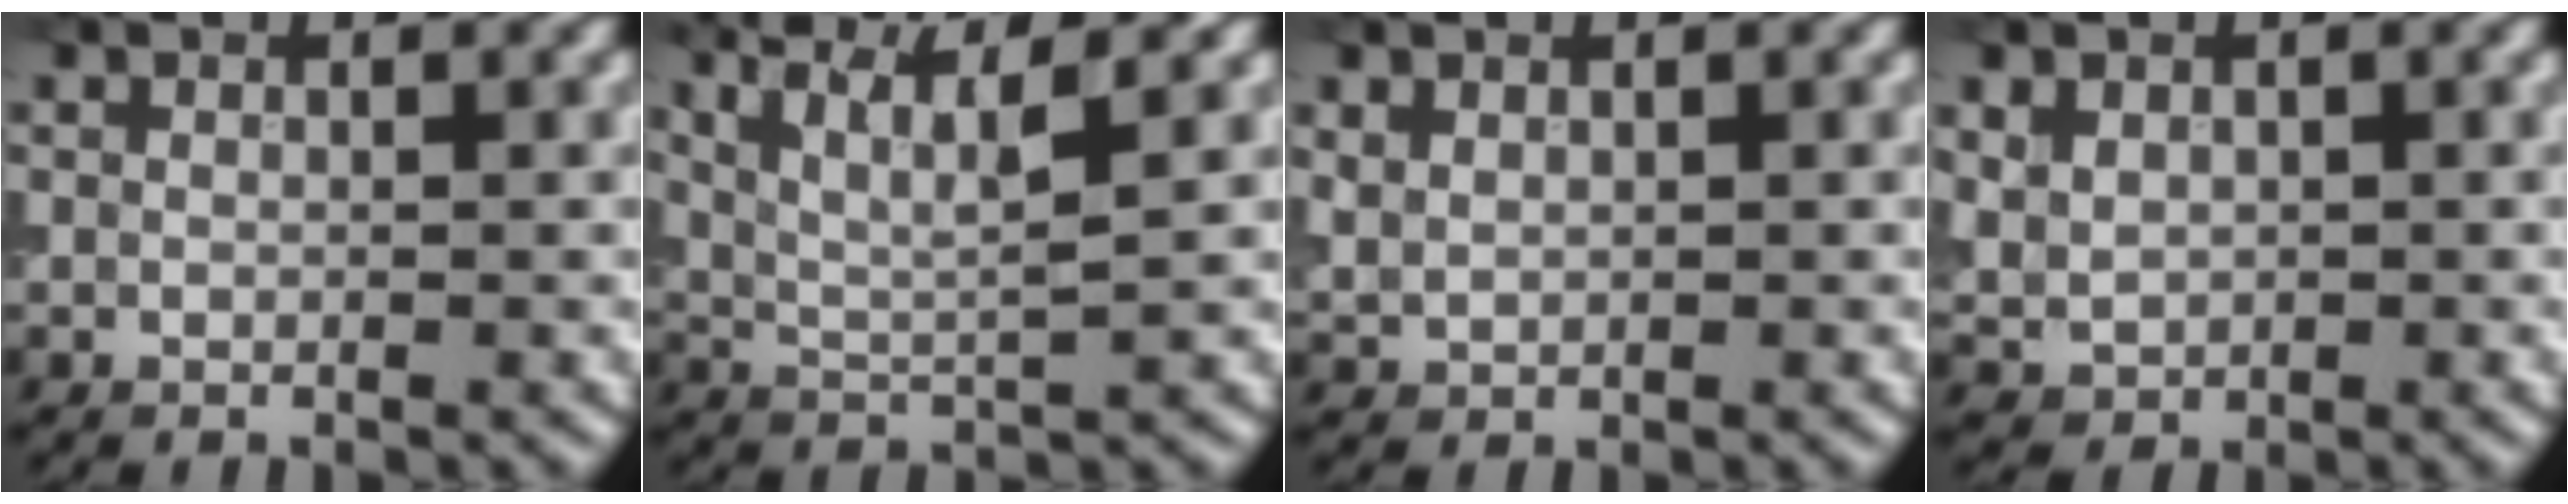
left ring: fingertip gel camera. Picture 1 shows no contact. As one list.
[{"total": 5.3, "force": [3.1, 1.2, 4.1], "torque": [-0.079, 0.009, 0.050]}, {"total": 1.1, "force": [0.7, 0.7, 0.6], "torque": [-0.015, -0.001, 0.019]}, {"total": 2.1, "force": [0.5, 1.7, 1.1], "torque": [-0.027, -0.004, 0.011]}]